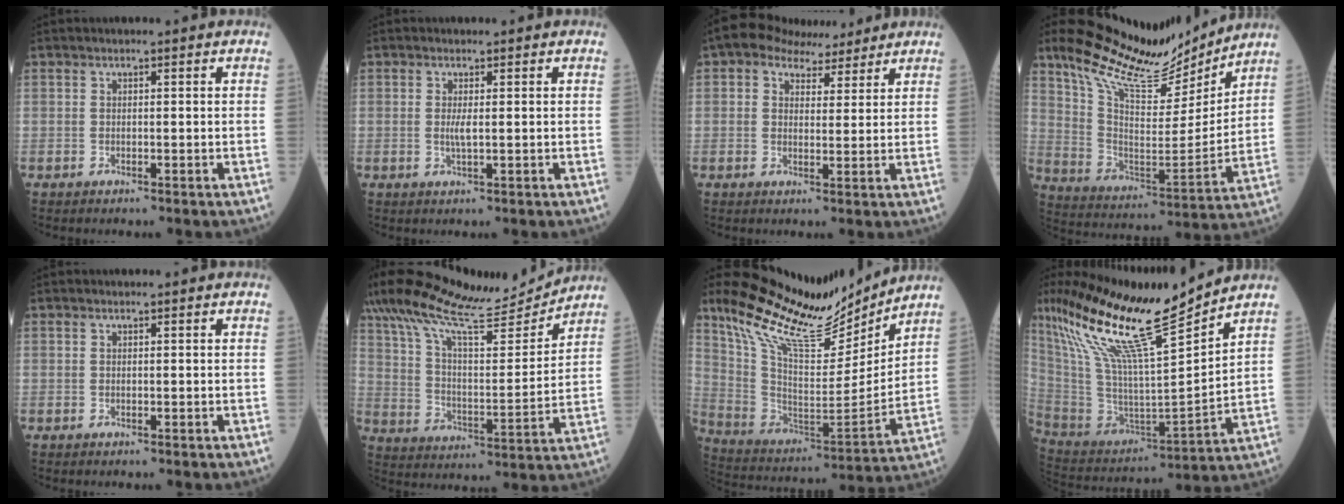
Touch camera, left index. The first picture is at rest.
{"total": 1.5, "force": [-0.1, 0.2, 1.5], "torque": [-0.037, -0.007, 0.000]}
{"total": 6.8, "force": [5.2, 3.7, 2.3], "torque": [-0.038, 0.023, 0.081]}
{"total": 17.8, "force": [15.6, 3.7, 7.8], "torque": [-0.148, -0.022, 0.267]}
{"total": 0.0}
{"total": 17.9, "force": [16.4, 1.8, 6.9], "torque": [-0.140, 0.004, 0.269]}
{"total": 20.4, "force": [17.3, 3.9, 10.1], "torque": [-0.190, -0.023, 0.301]}
{"total": 20.2, "force": [15.0, -0.1, 13.4], "torque": [-0.246, -0.006, 0.279]}